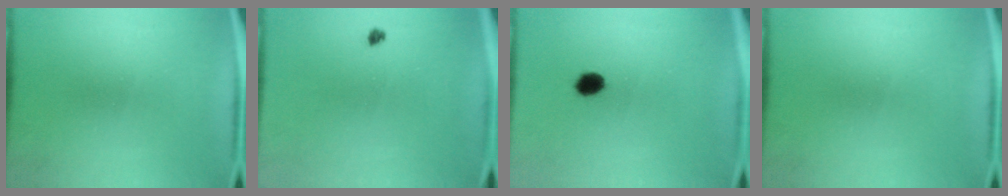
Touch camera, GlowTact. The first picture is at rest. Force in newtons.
{"total": 1.0}
{"total": 4.1}
{"total": 0.0}